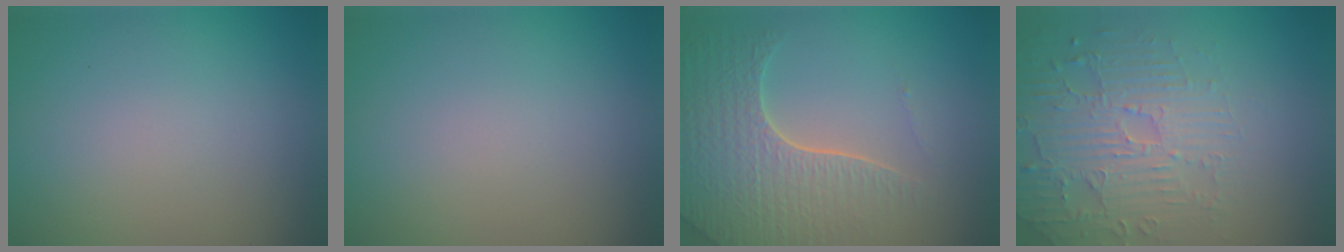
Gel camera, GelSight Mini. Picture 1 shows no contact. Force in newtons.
{"total": 0.0}
{"total": 7.0, "press": 5.2, "slide": 4.7}
{"total": 4.7, "press": 3.9, "slide": 2.6}